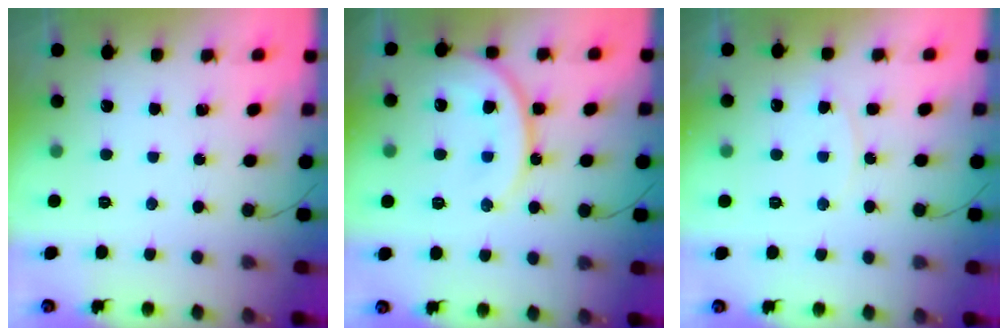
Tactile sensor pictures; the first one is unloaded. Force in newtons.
{"total": 14.7, "press": 14.6, "slide": 1.9}
{"total": 9.3, "press": 9.3, "slide": 0.3}